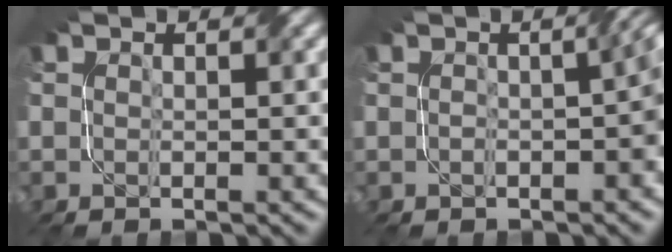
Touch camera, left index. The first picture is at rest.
{"total": 3.4, "force": [-0.6, 0.9, 3.2], "torque": [-0.047, 0.008, -0.011]}